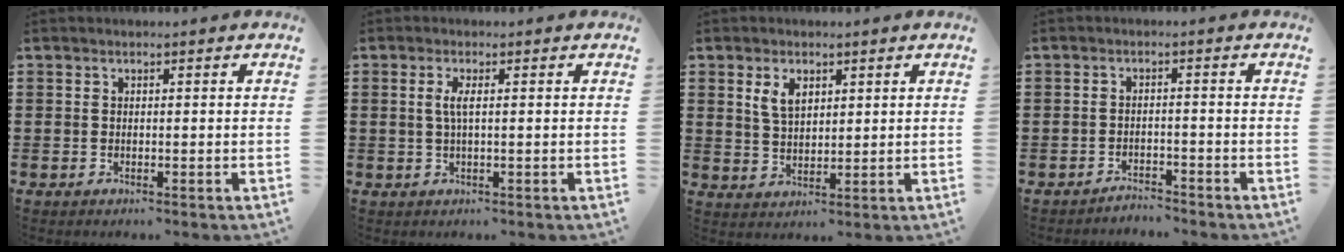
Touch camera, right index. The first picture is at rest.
{"total": 2.2, "force": [0.2, 0.2, 2.1], "torque": [-0.049, -0.005, 0.000]}
{"total": 3.8, "force": [1.9, 2.1, 2.5], "torque": [-0.055, 0.007, 0.034]}
{"total": 2.4, "force": [-2.4, 0.1, -0.4], "torque": [-0.001, 0.003, -0.053]}